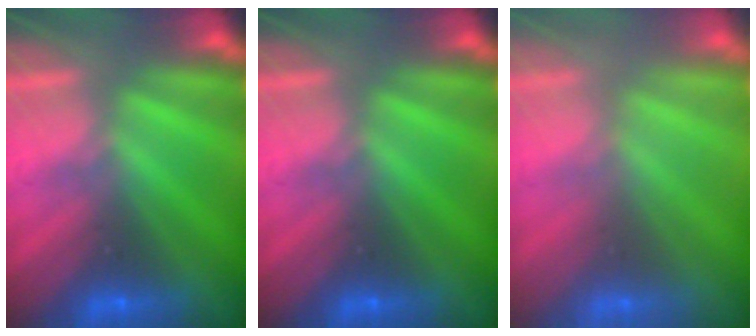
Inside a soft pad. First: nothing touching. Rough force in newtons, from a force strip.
{"total": 0.0}
{"total": 2.7}